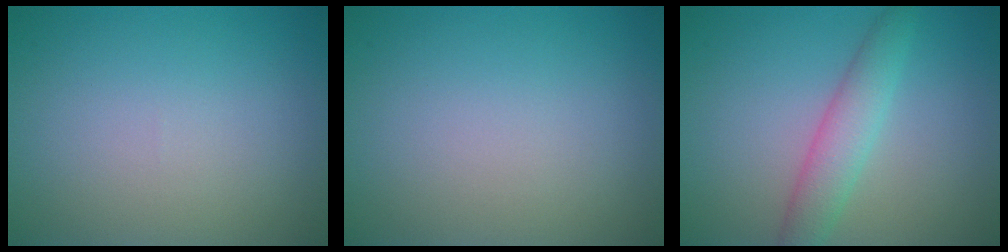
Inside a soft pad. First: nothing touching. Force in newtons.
{"total": 0.0}
{"total": 3.3, "press": 3.3, "slide": 0.1}